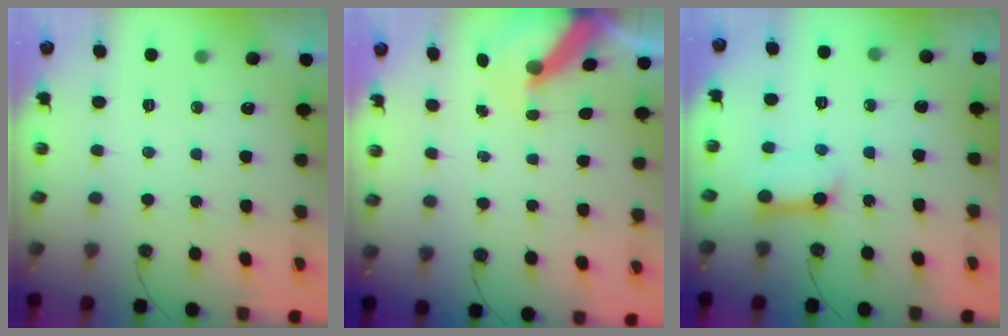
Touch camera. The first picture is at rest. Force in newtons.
{"total": 8.0, "press": 7.9, "slide": 1.0}
{"total": 10.0, "press": 9.9, "slide": 1.4}